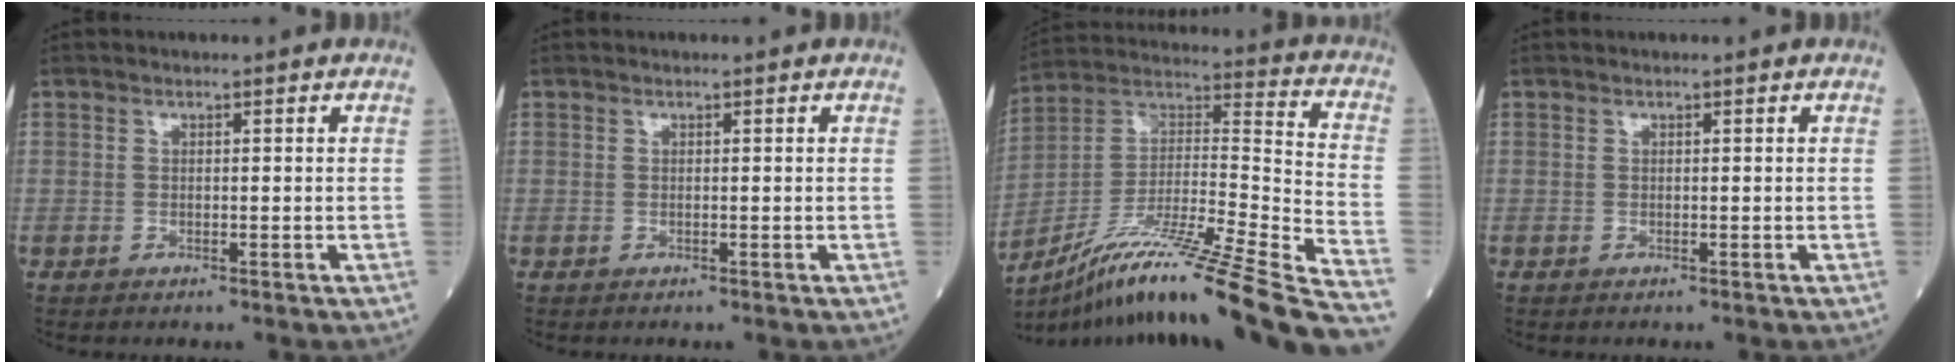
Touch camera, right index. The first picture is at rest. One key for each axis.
{"total": 0.0}
{"total": 29.1, "fx": -22.4, "fy": -0.4, "fz": 18.6, "tx": -0.248, "ty": -0.021, "tz": -0.374}
{"total": 0.0}